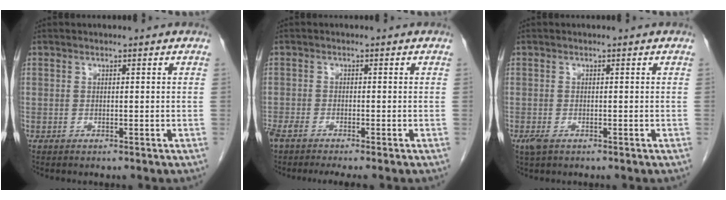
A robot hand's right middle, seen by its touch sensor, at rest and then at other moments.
{"total": 6.0, "force": [-5.0, 0.8, 3.3], "torque": [-0.052, -0.009, -0.083]}
{"total": 1.8, "force": [-1.0, 0.9, 1.2], "torque": [-0.032, -0.004, -0.012]}